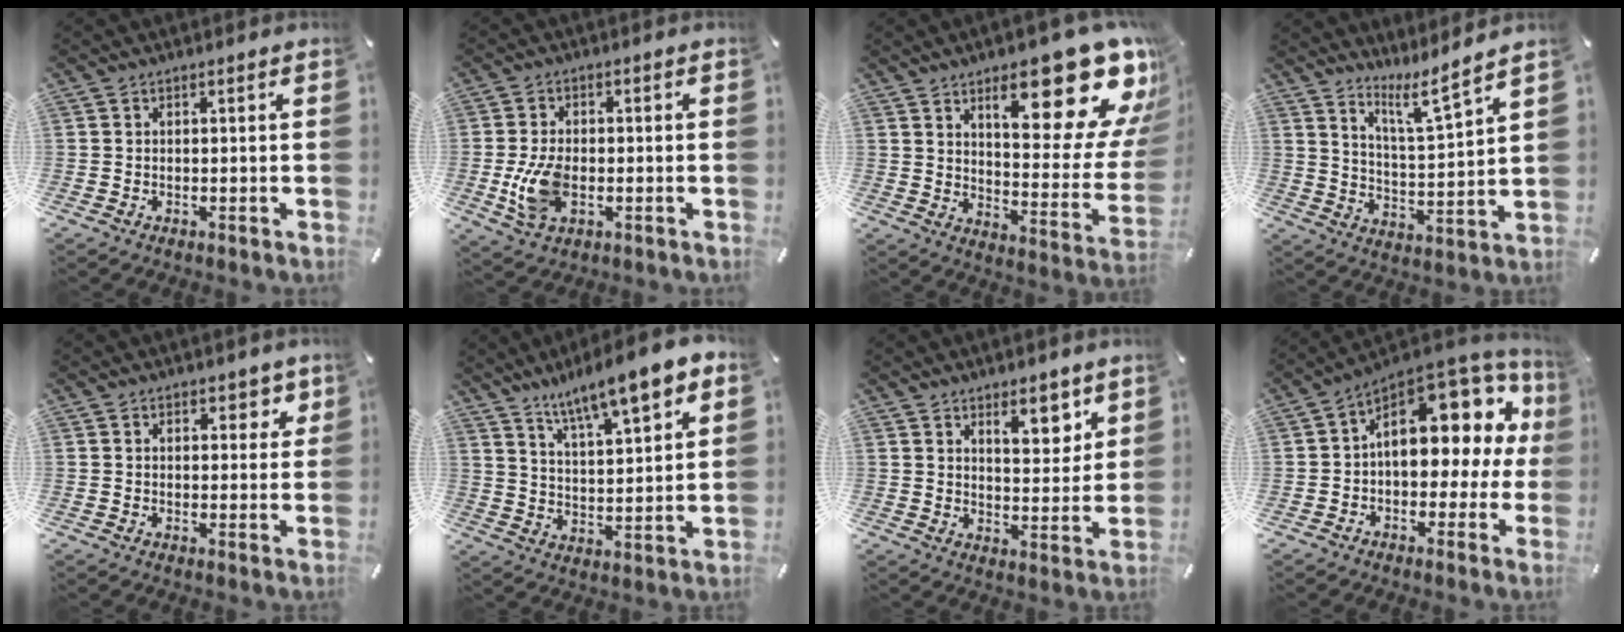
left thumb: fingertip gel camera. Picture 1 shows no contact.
{"total": 9.2, "force": [-1.7, 5.7, 7.0], "torque": [-0.144, -0.002, -0.030]}
{"total": 24.6, "force": [14.4, 9.2, 17.7], "torque": [-0.221, -0.109, 0.233]}
{"total": 8.7, "force": [7.4, 0.7, 4.5], "torque": [-0.071, -0.060, 0.124]}
{"total": 3.7, "force": [2.2, 2.4, 1.8], "torque": [-0.002, -0.011, 0.030]}
{"total": 12.8, "force": [10.2, 3.0, 7.2], "torque": [-0.128, -0.057, 0.173]}
{"total": 7.8, "force": [5.8, 3.5, 4.0], "torque": [-0.033, -0.039, 0.093]}
{"total": 15.9, "force": [5.7, 9.7, 11.3], "torque": [-0.141, -0.047, 0.095]}